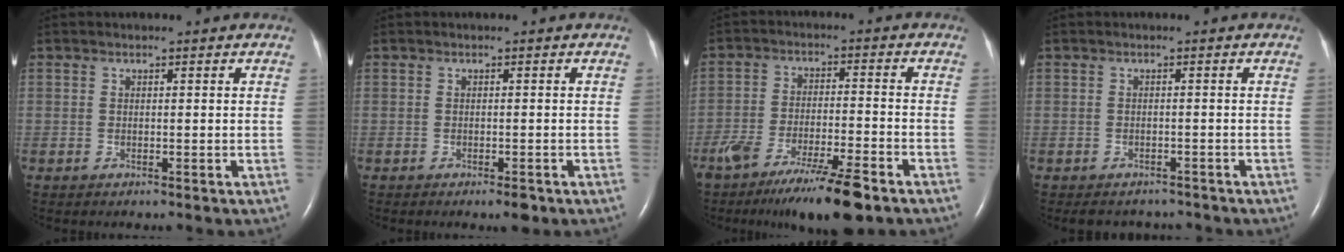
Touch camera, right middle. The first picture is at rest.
{"total": 1.6, "force": [-1.0, 0.4, 1.1], "torque": [-0.015, -0.002, -0.012]}
{"total": 12.5, "force": [-8.8, 1.2, 8.8], "torque": [-0.154, -0.031, -0.147]}
{"total": 5.0, "force": [-4.6, 2.0, 0.7], "torque": [-0.006, 0.001, -0.054]}